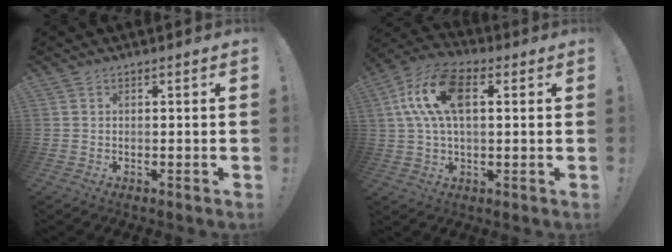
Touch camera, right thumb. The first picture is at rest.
{"total": 15.2, "force": [3.9, 8.4, 12.0], "torque": [-0.226, 0.012, 0.072]}